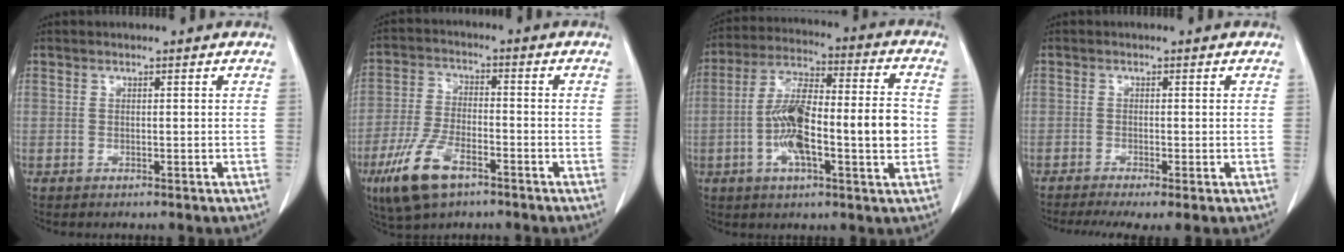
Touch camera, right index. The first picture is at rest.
{"total": 9.9, "force": [-5.8, 3.8, 7.1], "torque": [-0.158, -0.011, -0.106]}
{"total": 16.2, "force": [-2.3, 3.4, 15.7], "torque": [-0.278, 0.022, -0.039]}
{"total": 5.8, "force": [-4.0, 0.7, 4.1], "torque": [-0.064, -0.013, -0.066]}